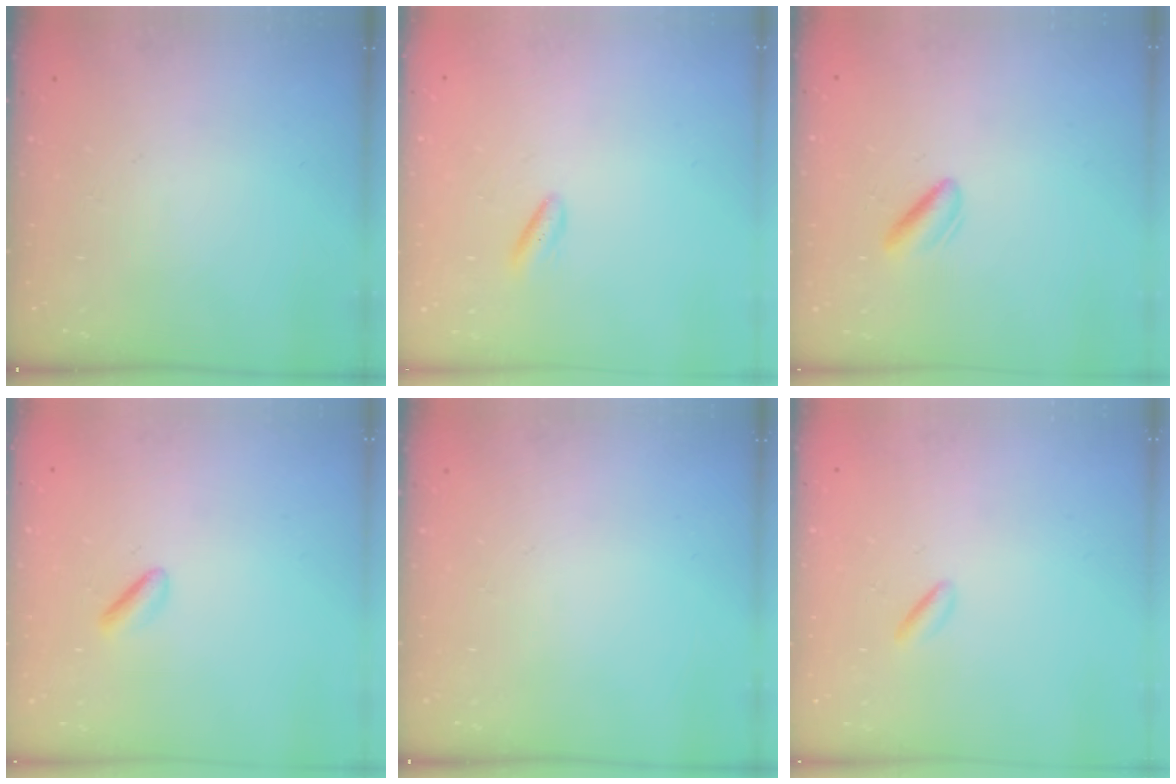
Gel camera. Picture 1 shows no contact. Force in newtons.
{"total": 2.0, "press": 1.7, "slide": 1.0}
{"total": 2.1, "press": 1.9, "slide": 1.0}
{"total": 1.5, "press": 1.2, "slide": 0.9}
{"total": 0.0}
{"total": 0.6, "press": 0.2, "slide": 0.5}